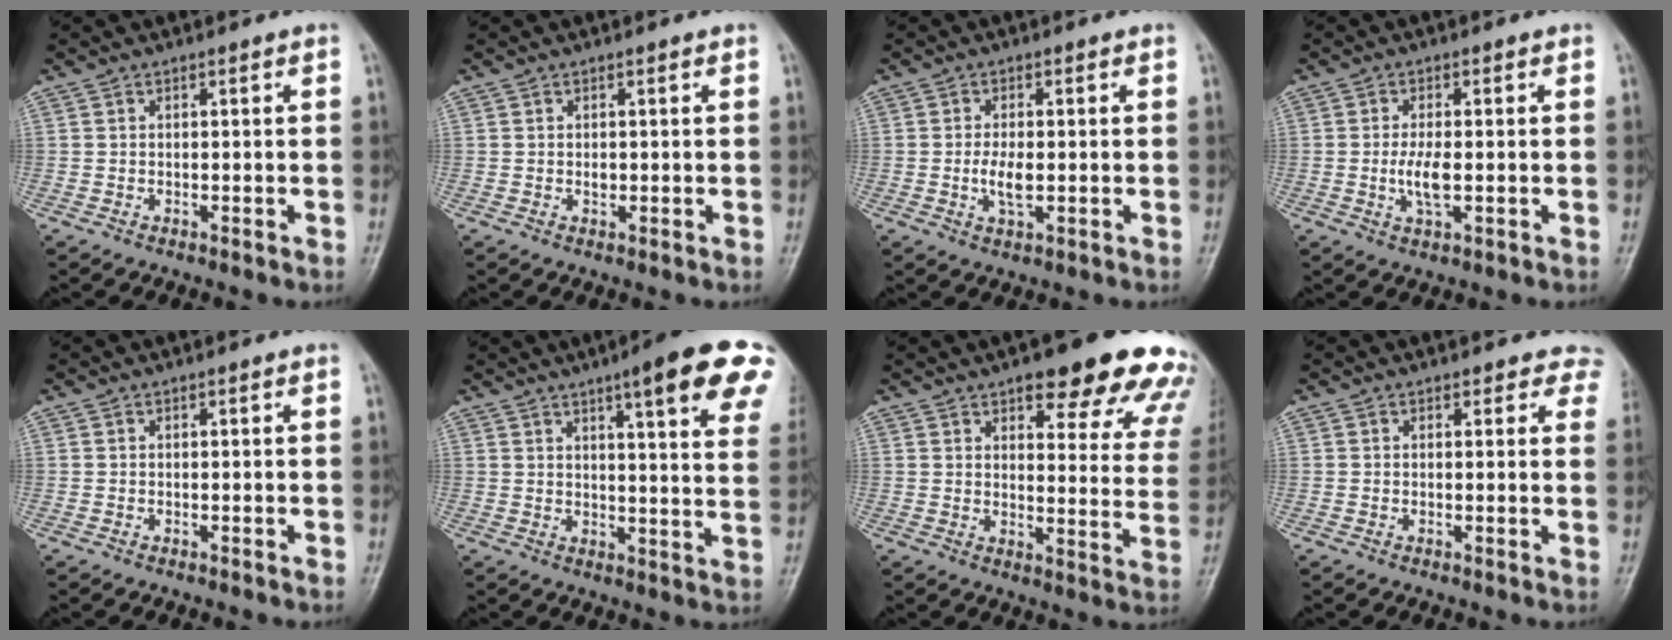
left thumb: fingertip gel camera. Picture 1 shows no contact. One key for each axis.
{"total": 0.9, "fx": 0.1, "fy": 0.7, "fz": 0.6, "tx": -0.008, "ty": 0.000, "tz": 0.000}
{"total": 3.8, "fx": -0.4, "fy": 1.7, "fz": 3.4, "tx": -0.068, "ty": -0.005, "tz": -0.009}
{"total": 4.2, "fx": -0.5, "fy": 1.6, "fz": 3.9, "tx": -0.082, "ty": -0.007, "tz": -0.010}
{"total": 0.0}
{"total": 18.3, "fx": 10.5, "fy": 3.3, "fz": 14.6, "tx": -0.167, "ty": -0.033, "tz": 0.123}
{"total": 21.0, "fx": 15.1, "fy": 6.4, "fz": 13.1, "tx": -0.109, "ty": -0.058, "tz": 0.169}
{"total": 4.5, "fx": 3.8, "fy": 2.3, "fz": 0.6, "tx": 0.037, "ty": -0.014, "tz": 0.018}